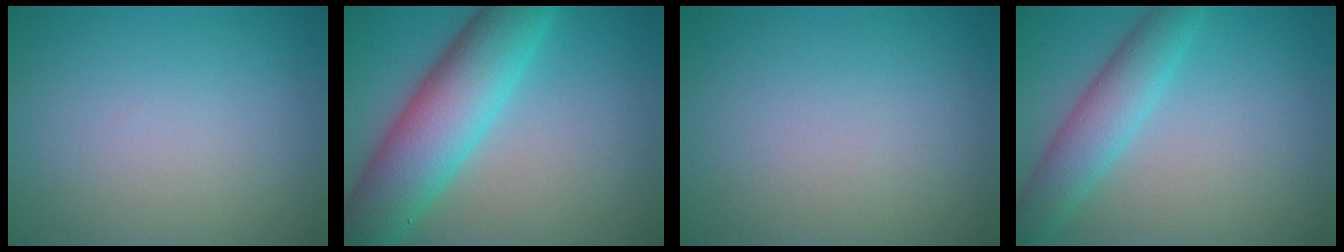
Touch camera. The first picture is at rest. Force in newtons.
{"total": 9.7, "press": 9.7, "slide": 0.3}
{"total": 0.0}
{"total": 4.5, "press": 4.5, "slide": 0.1}